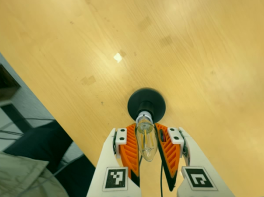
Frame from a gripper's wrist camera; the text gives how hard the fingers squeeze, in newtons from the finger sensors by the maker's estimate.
{"total": 15.2, "left": 14.2, "right": 16.1}